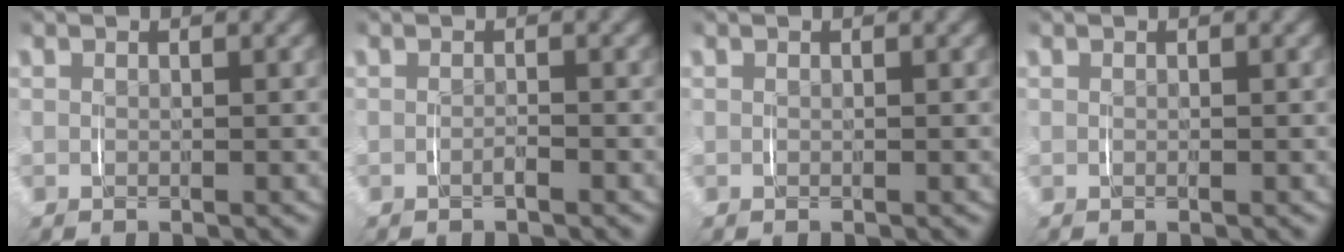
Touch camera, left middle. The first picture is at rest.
{"total": 0.8, "force": [-0.7, 0.2, 0.3], "torque": [-0.007, 0.001, -0.015]}
{"total": 0.0}
{"total": 0.0}